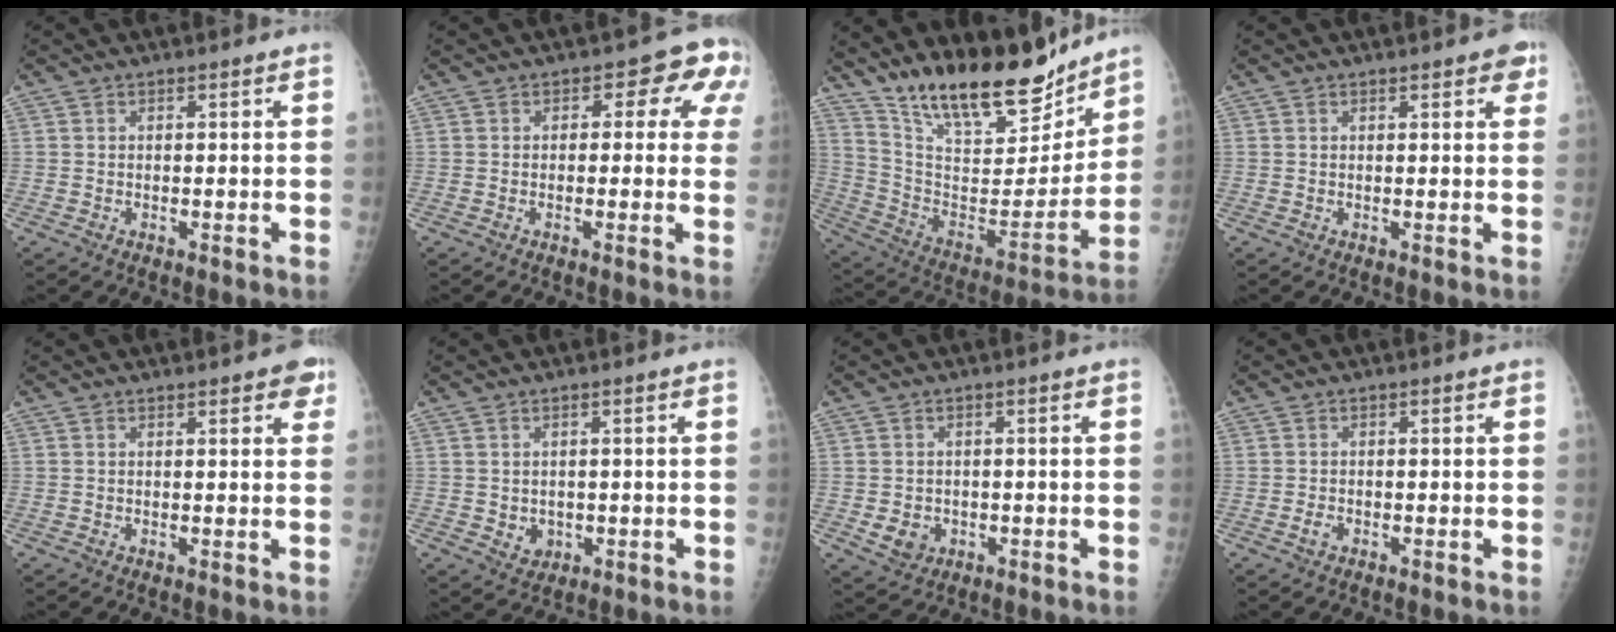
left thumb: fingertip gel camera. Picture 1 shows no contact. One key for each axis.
{"total": 7.3, "fx": 2.0, "fy": 4.6, "fz": 5.4, "tx": -0.004, "ty": 0.010, "tz": 0.008}
{"total": 22.3, "fx": 18.0, "fy": 7.1, "fz": 11.1, "tx": -0.140, "ty": -0.100, "tz": 0.310}
{"total": 3.4, "fx": 1.9, "fy": 1.4, "fz": 2.5, "tx": -0.014, "ty": -0.003, "tz": 0.017}
{"total": 3.8, "fx": 2.2, "fy": 1.5, "fz": 2.8, "tx": -0.014, "ty": -0.005, "tz": 0.020}
{"total": 2.7, "fx": -0.2, "fy": 2.3, "fz": 1.2, "tx": -0.009, "ty": -0.001, "tz": 0.007}
{"total": 3.7, "fx": -0.8, "fy": 3.2, "fz": 1.7, "tx": -0.017, "ty": 0.002, "tz": -0.003}
{"total": 1.2, "fx": -0.6, "fy": 0.8, "fz": 0.7, "tx": -0.018, "ty": 0.002, "tz": -0.013}